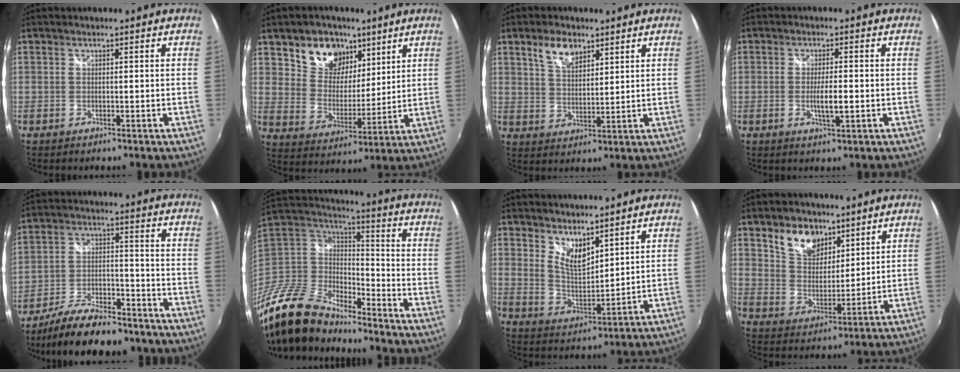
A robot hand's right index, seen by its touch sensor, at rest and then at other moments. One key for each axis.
{"total": 12.7, "fx": 7.6, "fy": 8.8, "fz": 5.0, "tx": -0.101, "ty": 0.015, "tz": 0.139}
{"total": 6.3, "fx": 3.9, "fy": 3.2, "fz": 3.7, "tx": -0.066, "ty": 0.007, "tz": 0.074}
{"total": 4.1, "fx": -0.7, "fy": 0.7, "fz": 4.0, "tx": -0.070, "ty": -0.008, "tz": -0.011}
{"total": 17.5, "fx": -14.4, "fy": 5.3, "fz": 8.5, "tx": -0.165, "ty": -0.010, "tz": -0.219}
{"total": 19.8, "fx": -16.1, "fy": 7.7, "fz": 8.6, "tx": -0.202, "ty": -0.006, "tz": -0.312}
{"total": 6.8, "fx": 4.9, "fy": 2.7, "fz": 3.8, "tx": -0.062, "ty": -0.009, "tz": 0.095}
{"total": 9.8, "fx": 6.3, "fy": 6.0, "fz": 4.5, "tx": -0.078, "ty": 0.011, "tz": 0.121}